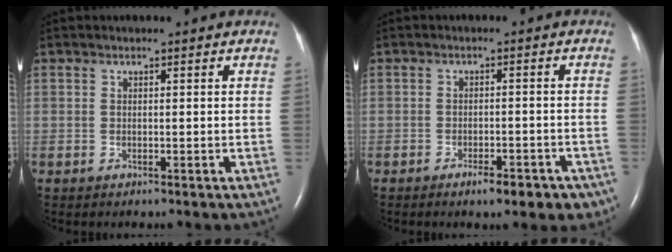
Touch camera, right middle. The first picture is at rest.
{"total": 5.9, "force": [-4.1, 2.0, 3.8], "torque": [-0.038, 0.001, -0.052]}